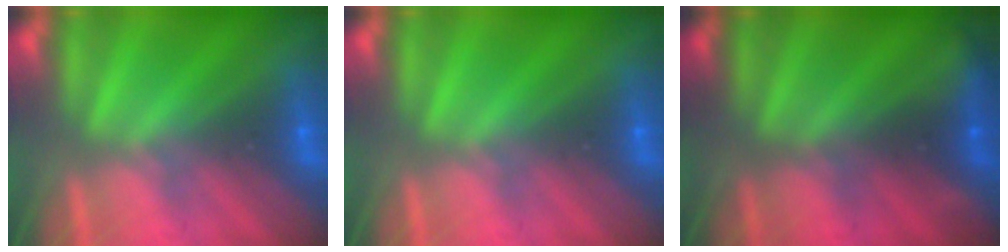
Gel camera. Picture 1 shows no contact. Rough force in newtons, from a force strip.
{"total": 0.0}
{"total": 2.4}